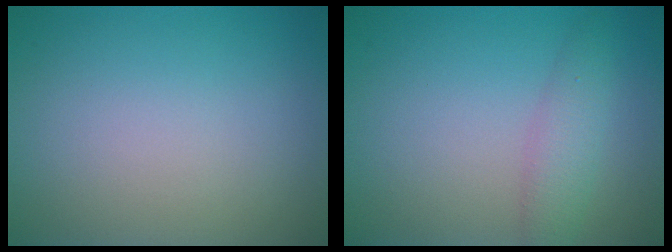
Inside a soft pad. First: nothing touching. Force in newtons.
{"total": 2.5, "press": 2.5, "slide": 0.0}